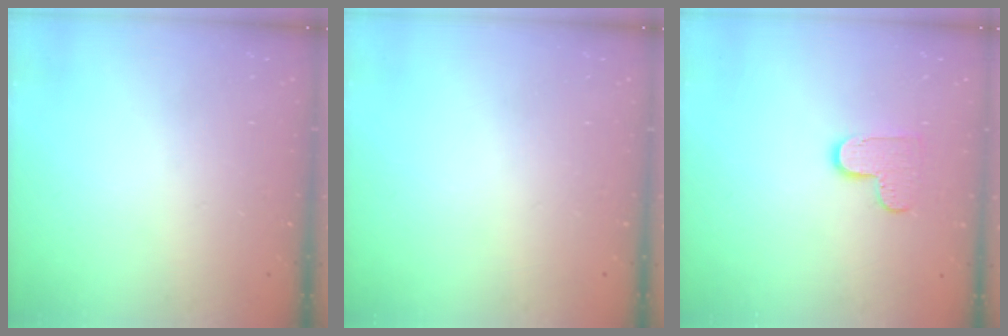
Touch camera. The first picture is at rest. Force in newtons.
{"total": 0.0}
{"total": 7.0, "press": 7.0, "slide": 0.3}